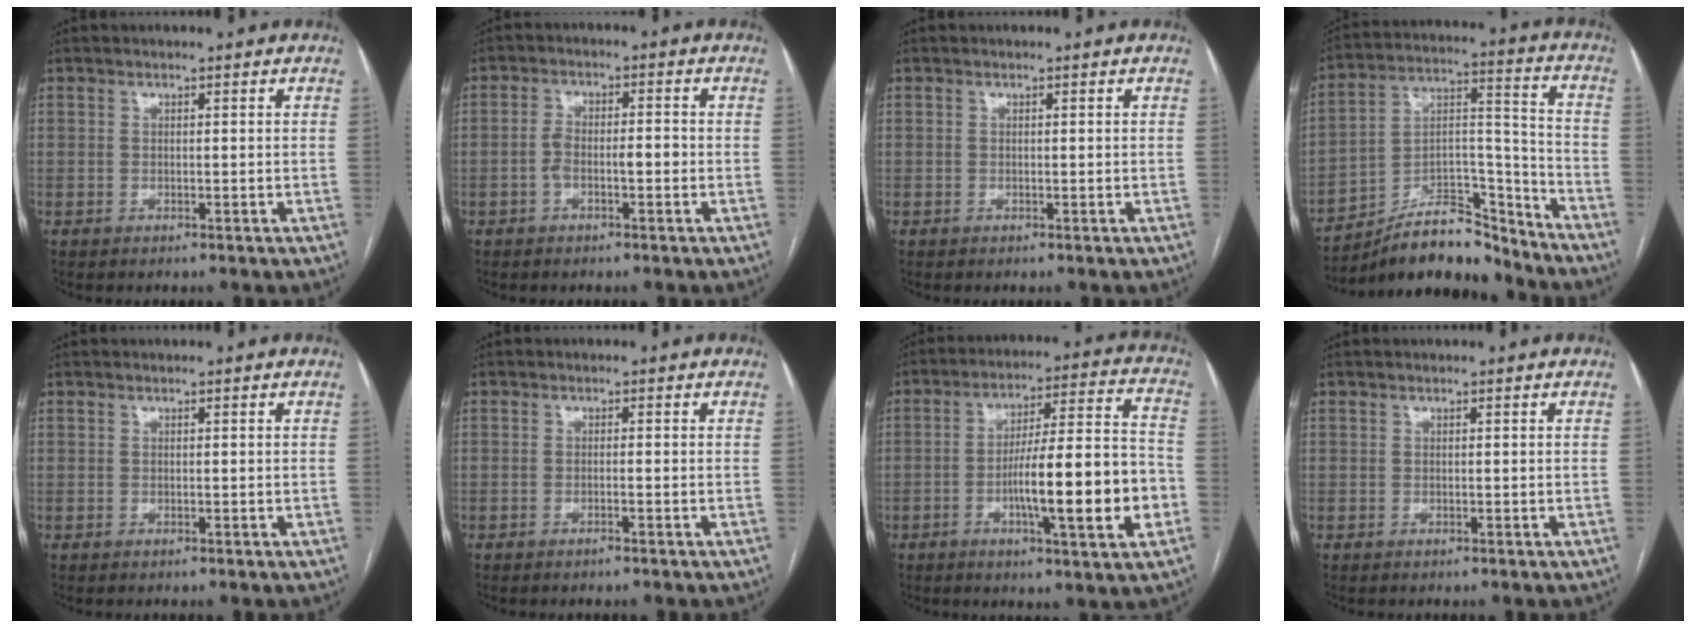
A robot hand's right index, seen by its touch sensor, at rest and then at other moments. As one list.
[{"total": 4.1, "force": [-1.2, 1.5, 3.6], "torque": [-0.068, 0.020, -0.017]}, {"total": 0.0}, {"total": 16.5, "force": [-14.5, 4.8, 6.1], "torque": [-0.097, 0.046, -0.244]}, {"total": 0.0}, {"total": 0.9, "force": [-0.6, -0.1, 0.6], "torque": [-0.013, 0.000, -0.010]}, {"total": 16.6, "force": [-4.5, 1.5, 16.0], "torque": [-0.253, 0.009, -0.067]}, {"total": 0.0}]